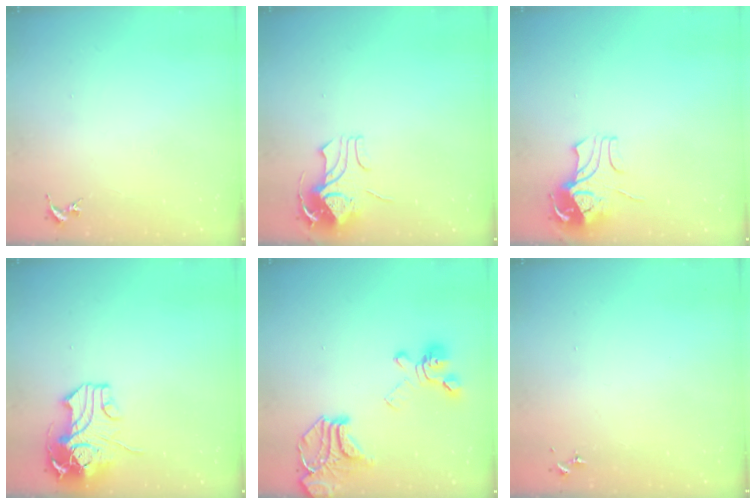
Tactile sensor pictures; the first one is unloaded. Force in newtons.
{"total": 8.9, "press": 8.9, "slide": 0.7}
{"total": 9.4, "press": 9.4, "slide": 1.1}
{"total": 12.8, "press": 12.6, "slide": 2.3}
{"total": 19.9, "press": 19.8, "slide": 2.0}
{"total": 0.0}